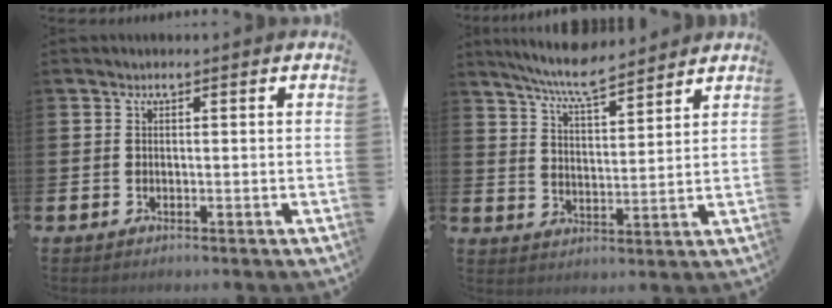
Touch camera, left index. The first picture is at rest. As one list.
[{"total": 7.5, "force": [7.0, 0.7, 2.5], "torque": [-0.075, -0.034, 0.128]}]